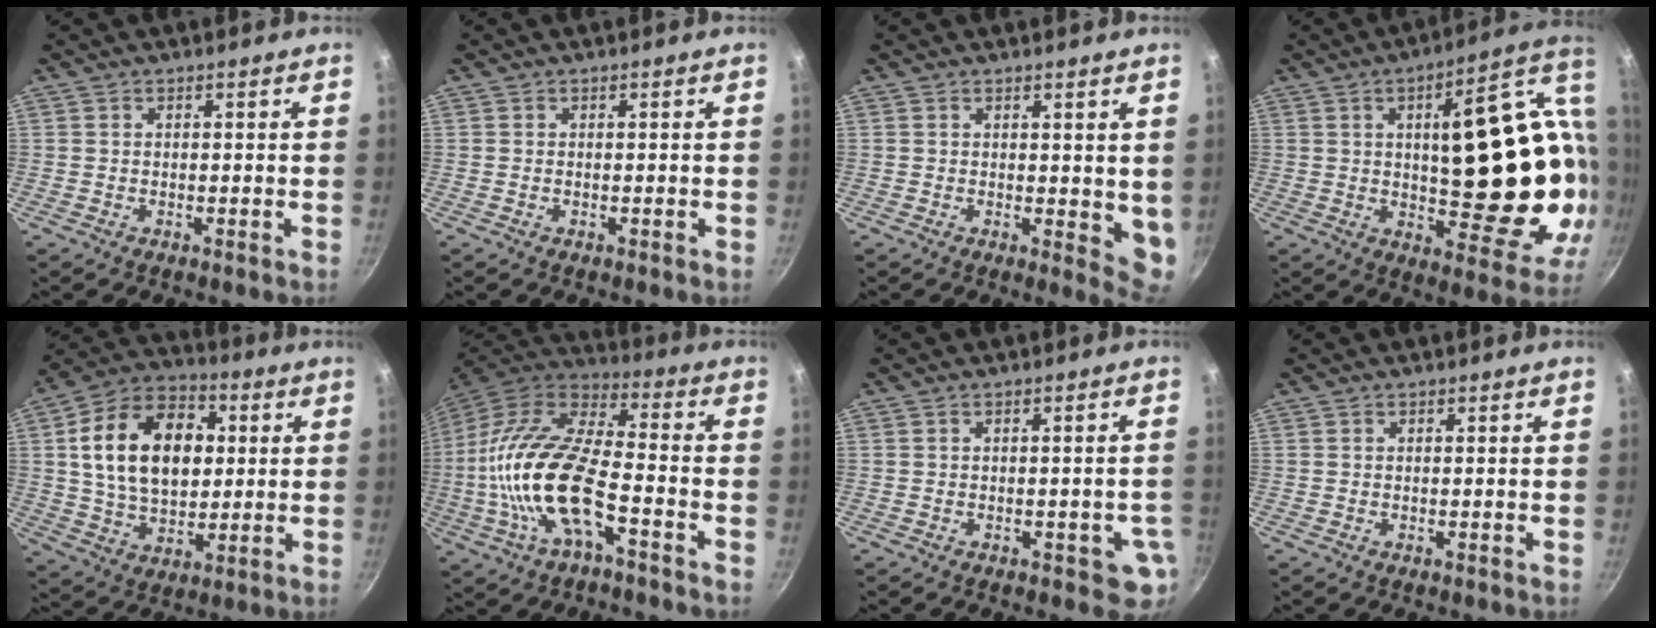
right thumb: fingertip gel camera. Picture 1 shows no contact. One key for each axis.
{"total": 0.0}
{"total": 5.1, "fx": 1.5, "fy": 2.6, "fz": 4.2, "tx": -0.042, "ty": -0.014, "tz": 0.023}
{"total": 28.1, "fx": 2.8, "fy": 11.9, "fz": 25.3, "tx": -0.301, "ty": -0.002, "tz": 0.055}
{"total": 20.2, "fx": 3.4, "fy": 13.6, "fz": 14.5, "tx": -0.217, "ty": 0.011, "tz": 0.050}
{"total": 21.4, "fx": -6.0, "fy": 9.0, "fz": 18.4, "tx": -0.358, "ty": 0.035, "tz": -0.129}
{"total": 4.0, "fx": -1.2, "fy": 2.3, "fz": 3.1, "tx": -0.017, "ty": 0.005, "tz": -0.013}
{"total": 0.0}